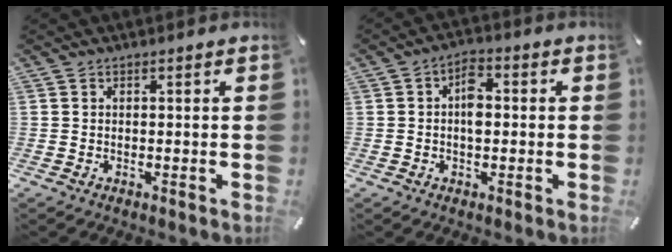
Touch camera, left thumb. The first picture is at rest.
{"total": 4.7, "force": [0.0, 2.8, 3.8], "torque": [-0.057, 0.004, -0.003]}